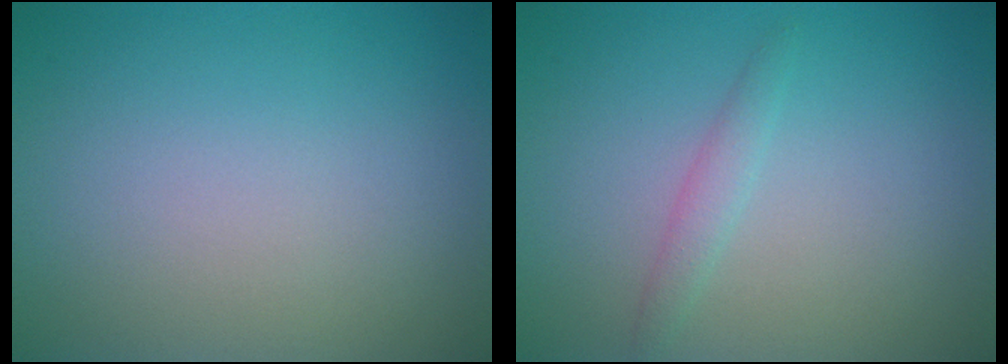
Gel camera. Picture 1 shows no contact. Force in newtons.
{"total": 1.2, "press": 1.2, "slide": 0.1}